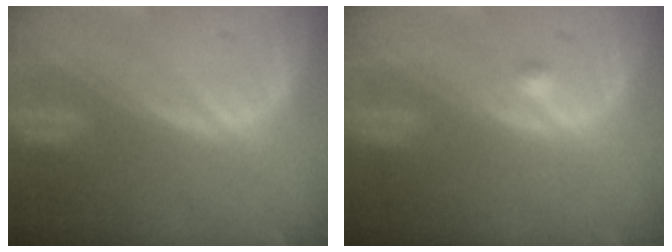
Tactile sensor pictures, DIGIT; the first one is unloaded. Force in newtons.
{"total": 0.9, "press": 0.7, "slide": 0.6}